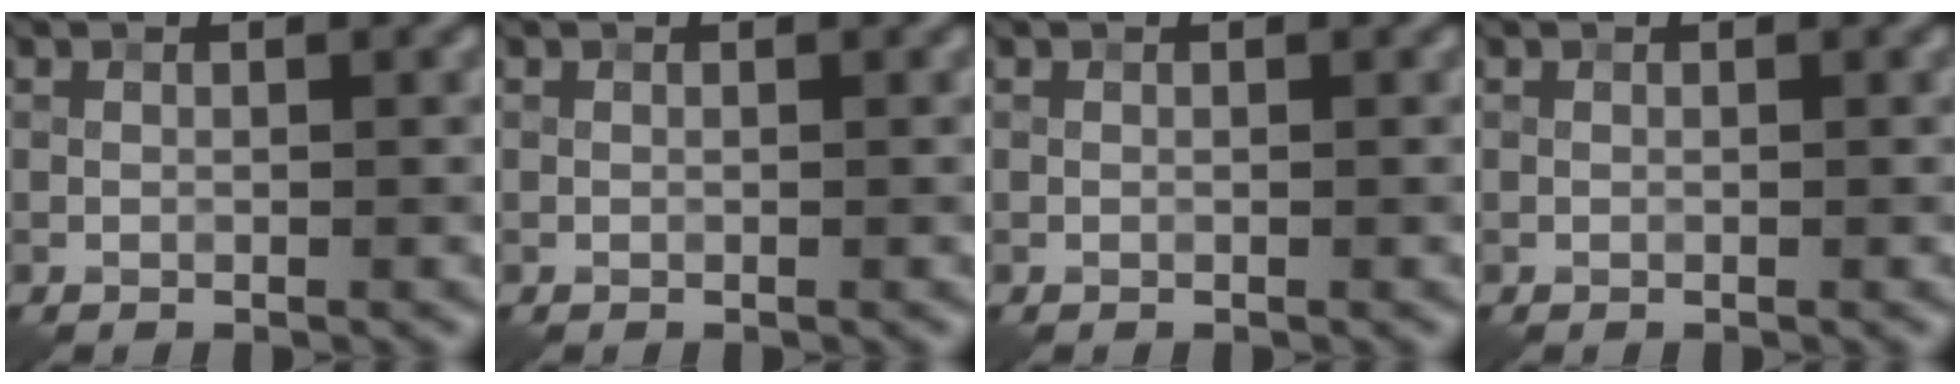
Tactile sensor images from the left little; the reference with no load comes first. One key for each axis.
{"total": 0.0}
{"total": 0.0}
{"total": 0.0}